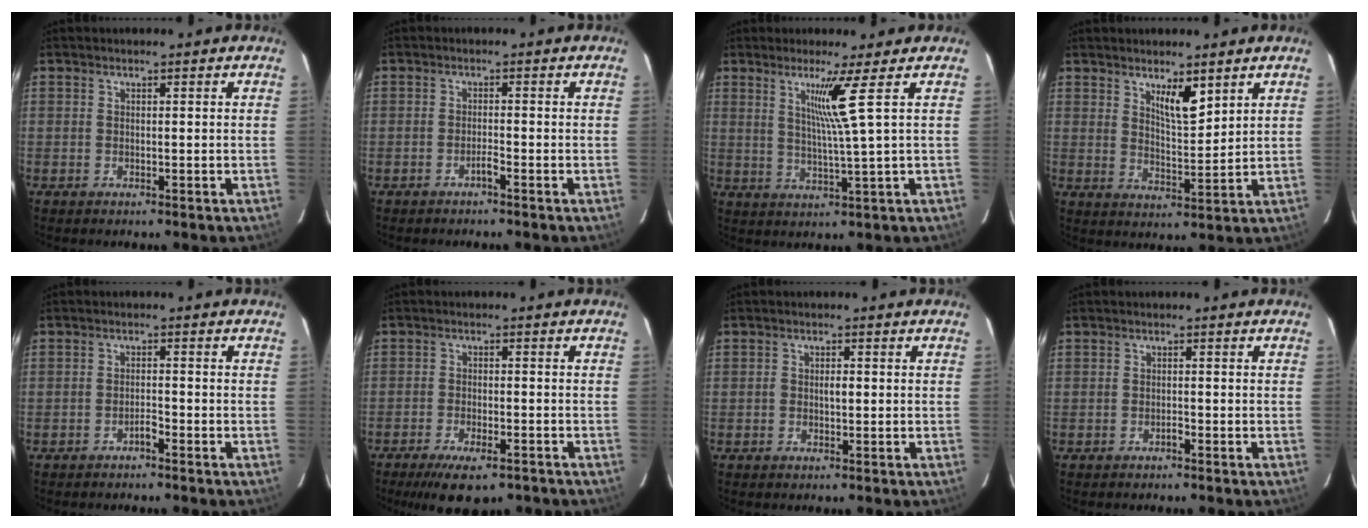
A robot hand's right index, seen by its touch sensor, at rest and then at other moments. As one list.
[{"total": 1.2, "force": [-0.9, -0.1, 0.8], "torque": [-0.016, 0.001, -0.017]}, {"total": 6.0, "force": [2.4, -2.5, 4.9], "torque": [-0.094, -0.017, 0.051]}, {"total": 5.4, "force": [3.4, 1.2, 4.0], "torque": [-0.072, -0.010, 0.063]}, {"total": 1.4, "force": [-1.1, 0.2, 0.8], "torque": [-0.012, 0.003, -0.020]}, {"total": 7.9, "force": [-5.8, 2.3, 4.8], "torque": [-0.073, -0.012, -0.087]}, {"total": 1.7, "force": [-0.1, 0.7, 1.5], "torque": [-0.027, 0.002, -0.002]}, {"total": 0.6, "force": [-0.5, 0.1, 0.4], "torque": [-0.007, 0.000, -0.009]}]